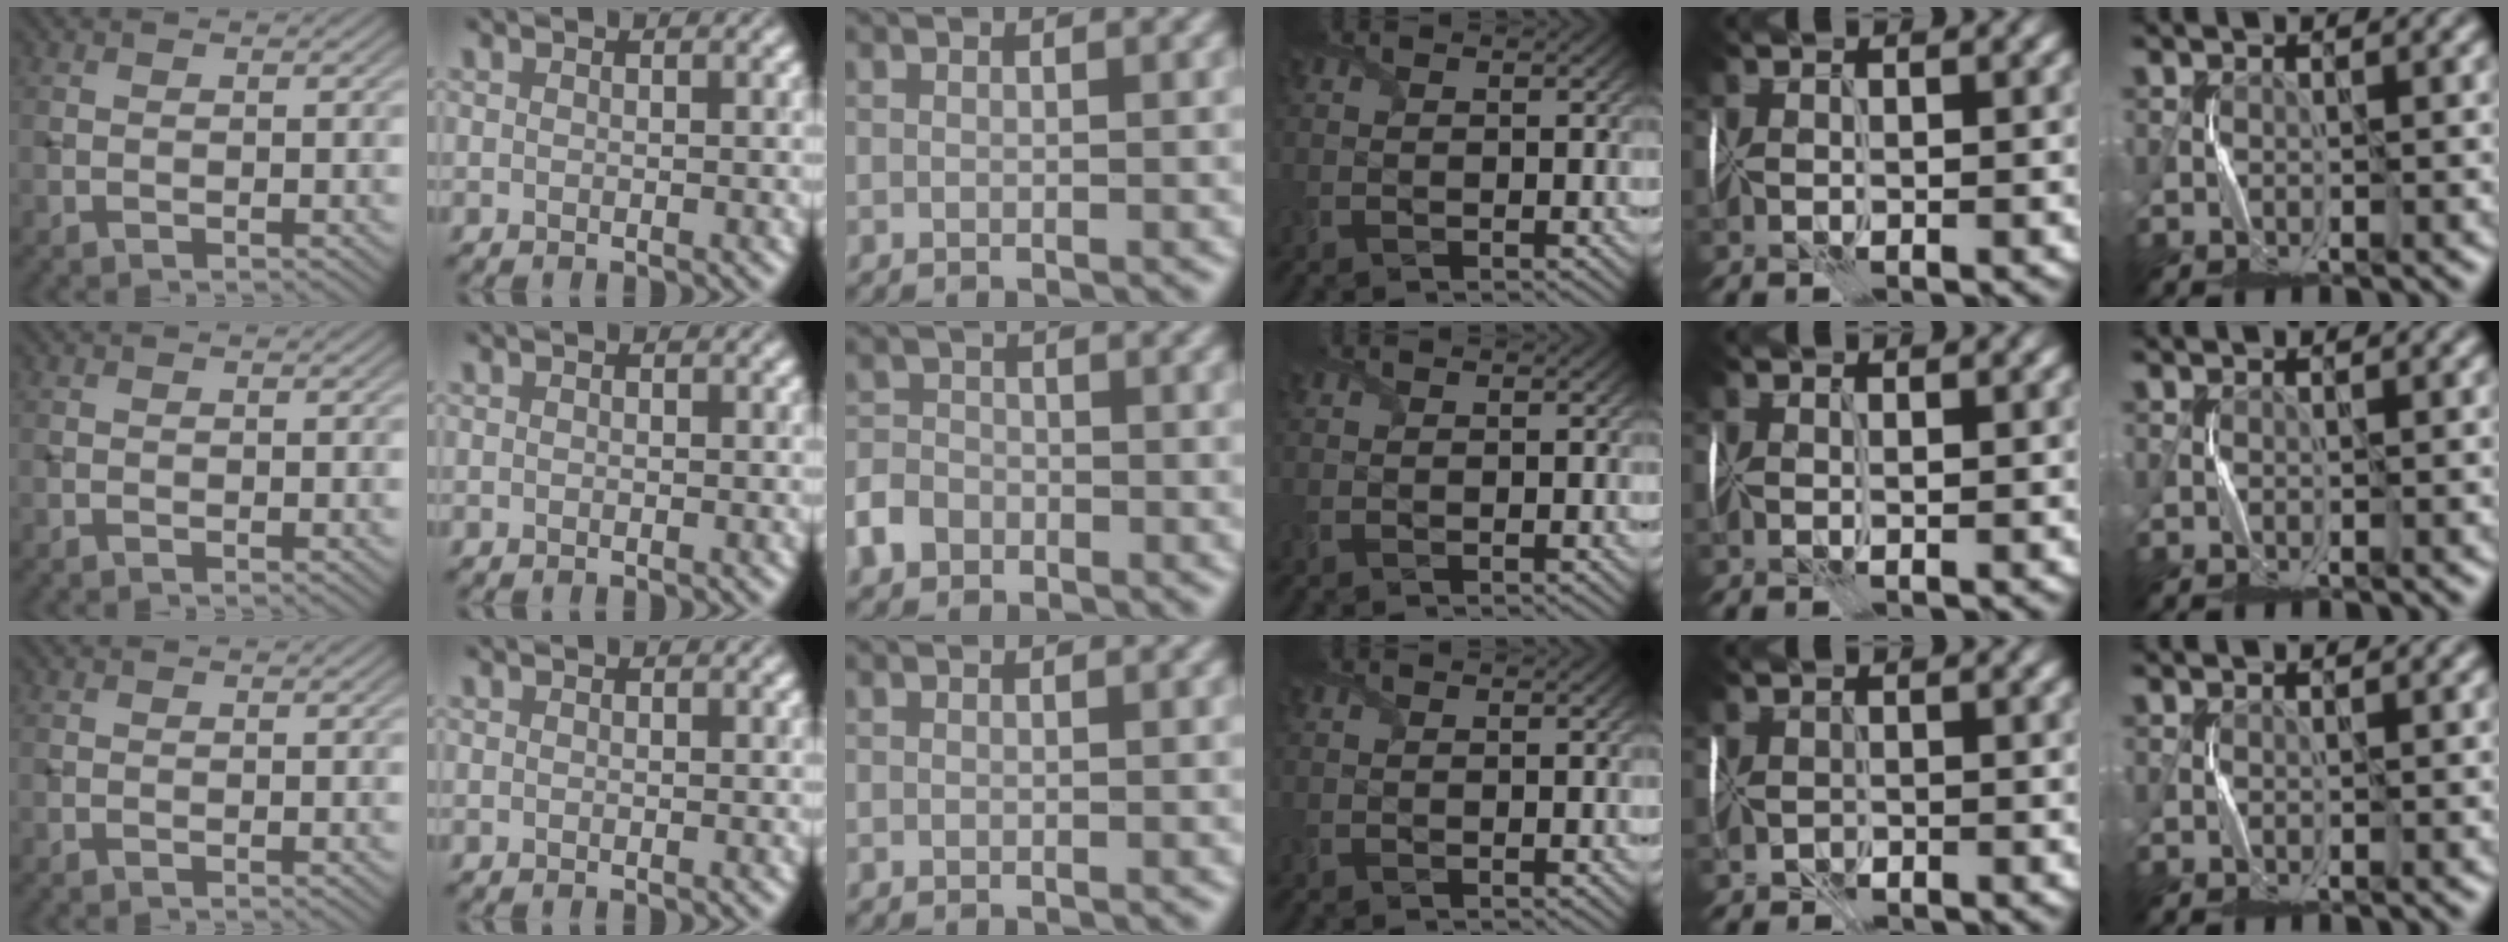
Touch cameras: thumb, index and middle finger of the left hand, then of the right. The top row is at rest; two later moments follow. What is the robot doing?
{"motion": "fold", "object": "tissue"}